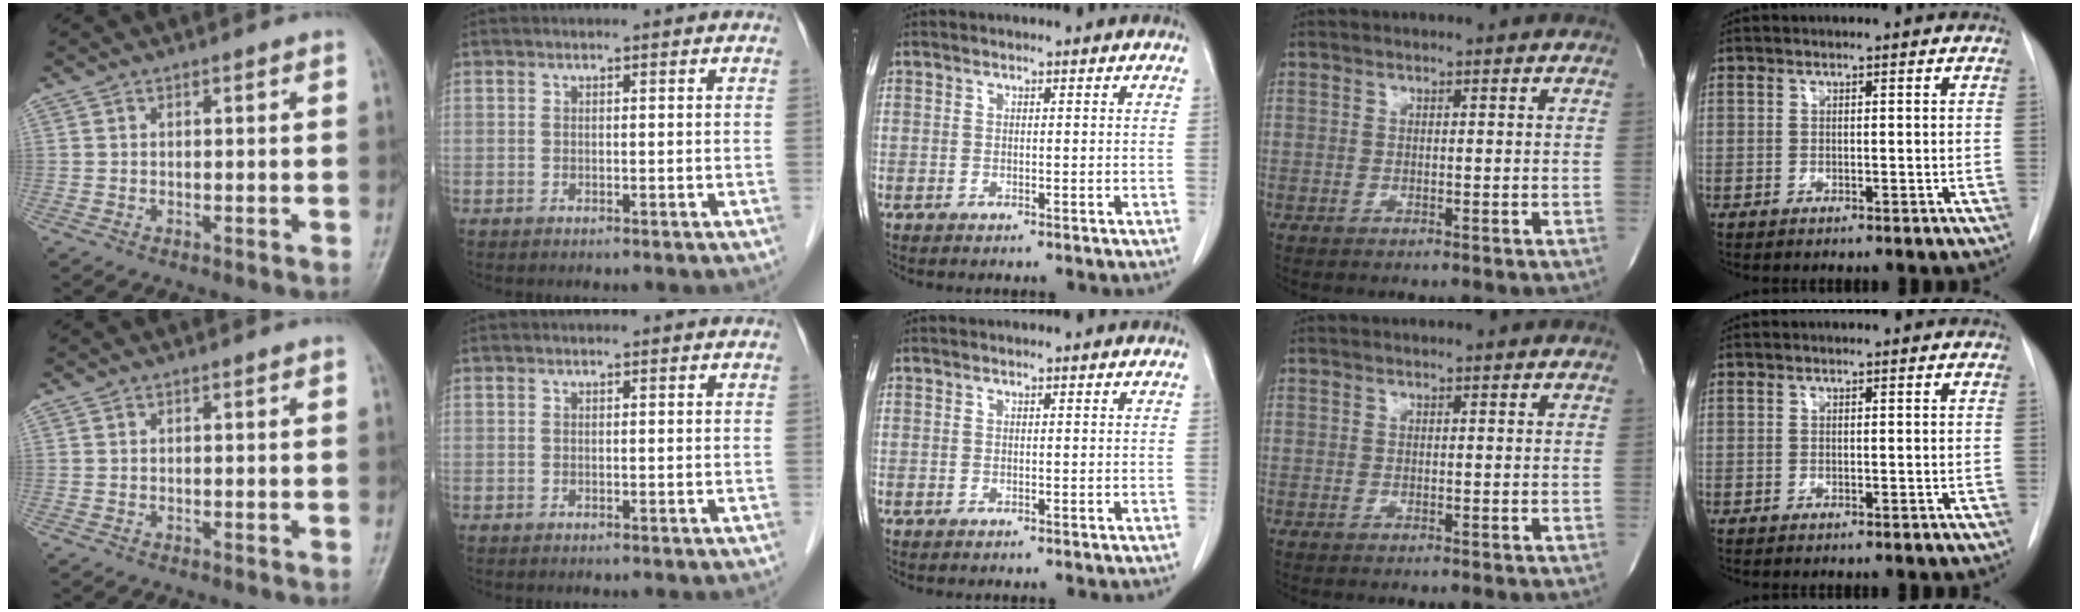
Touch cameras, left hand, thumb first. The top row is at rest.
{}